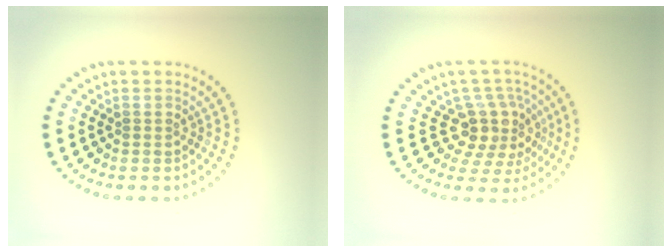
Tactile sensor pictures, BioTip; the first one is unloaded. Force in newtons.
{"total": 4.1, "press": 3.1, "slide": 2.7}